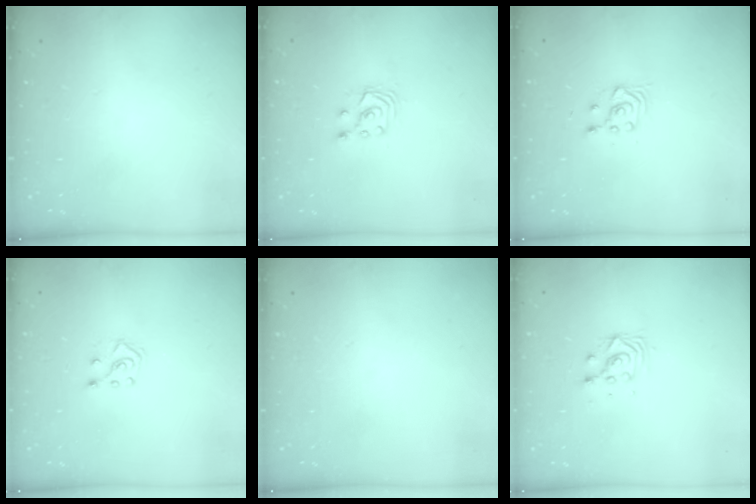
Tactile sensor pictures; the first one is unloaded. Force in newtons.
{"total": 2.9, "press": 2.9, "slide": 0.2}
{"total": 3.3, "press": 3.1, "slide": 1.1}
{"total": 4.9, "press": 4.8, "slide": 0.8}
{"total": 0.0}
{"total": 4.8, "press": 4.8, "slide": 0.3}